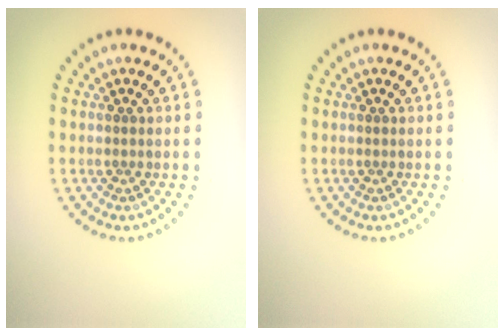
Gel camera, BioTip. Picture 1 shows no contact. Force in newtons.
{"total": 0.0}